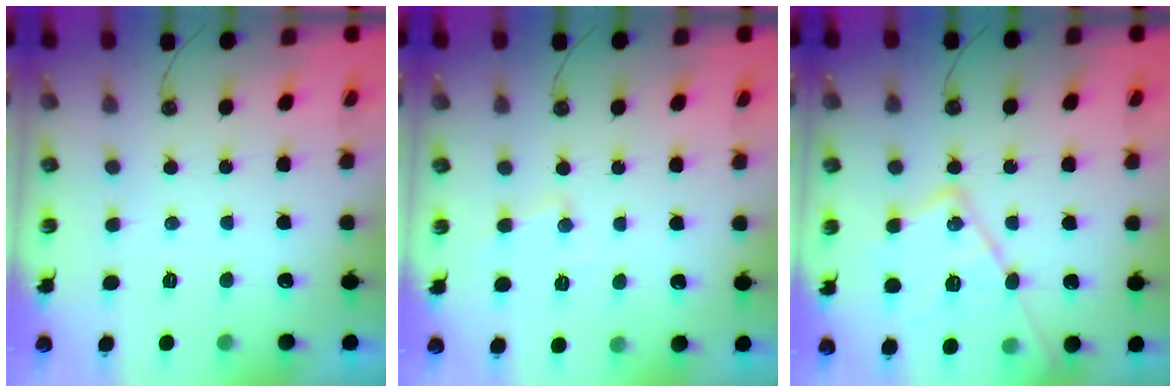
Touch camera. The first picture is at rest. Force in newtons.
{"total": 6.0, "press": 6.0, "slide": 0.7}
{"total": 17.5, "press": 17.4, "slide": 1.0}